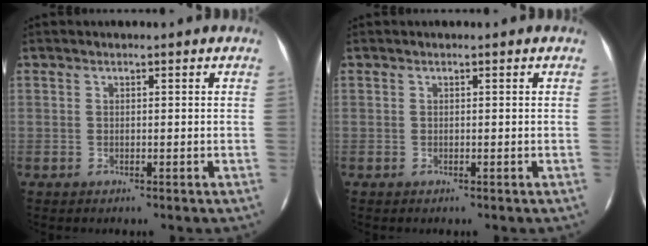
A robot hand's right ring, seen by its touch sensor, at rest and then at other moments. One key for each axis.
{"total": 0.0}